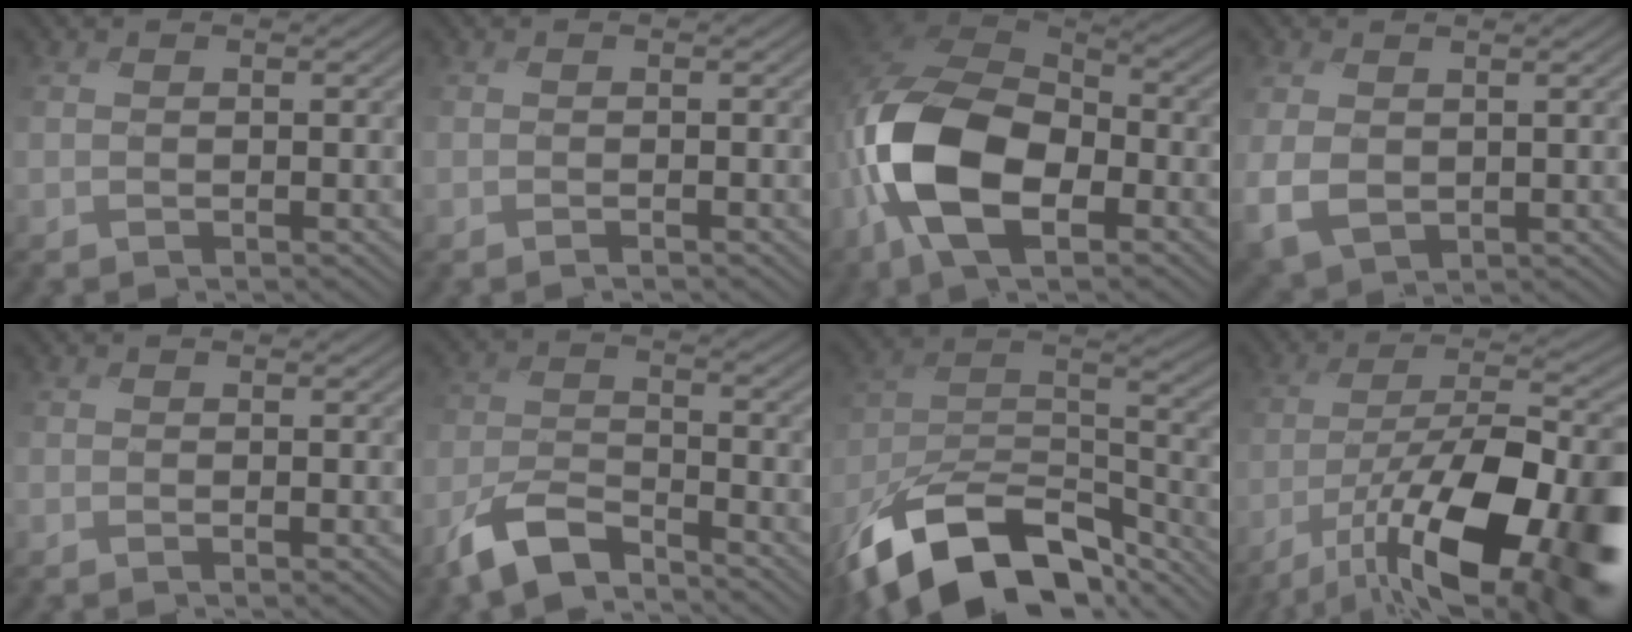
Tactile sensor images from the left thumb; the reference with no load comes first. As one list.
[{"total": 0.7, "force": [-0.5, 0.0, 0.5], "torque": [-0.008, 0.002, -0.011]}, {"total": 14.7, "force": [-4.3, 8.9, 10.9], "torque": [-0.246, -0.010, -0.085]}, {"total": 5.0, "force": [0.1, 3.7, 3.3], "torque": [-0.100, -0.011, 0.007]}, {"total": 1.0, "force": [-0.5, 0.4, 0.8], "torque": [-0.017, -0.001, -0.009]}, {"total": 7.4, "force": [-5.8, 2.6, 3.8], "torque": [-0.082, -0.002, -0.132]}, {"total": 16.9, "force": [-11.4, 8.2, 9.4], "torque": [-0.225, -0.018, -0.193]}, {"total": 18.4, "force": [-9.8, 7.1, 13.9], "torque": [-0.223, -0.021, -0.167]}]